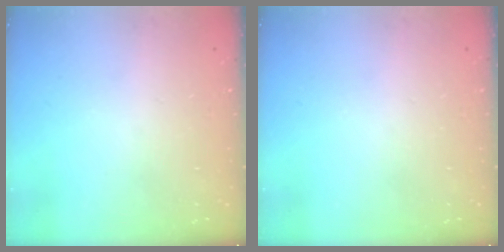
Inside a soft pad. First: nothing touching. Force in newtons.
{"total": 0.0}